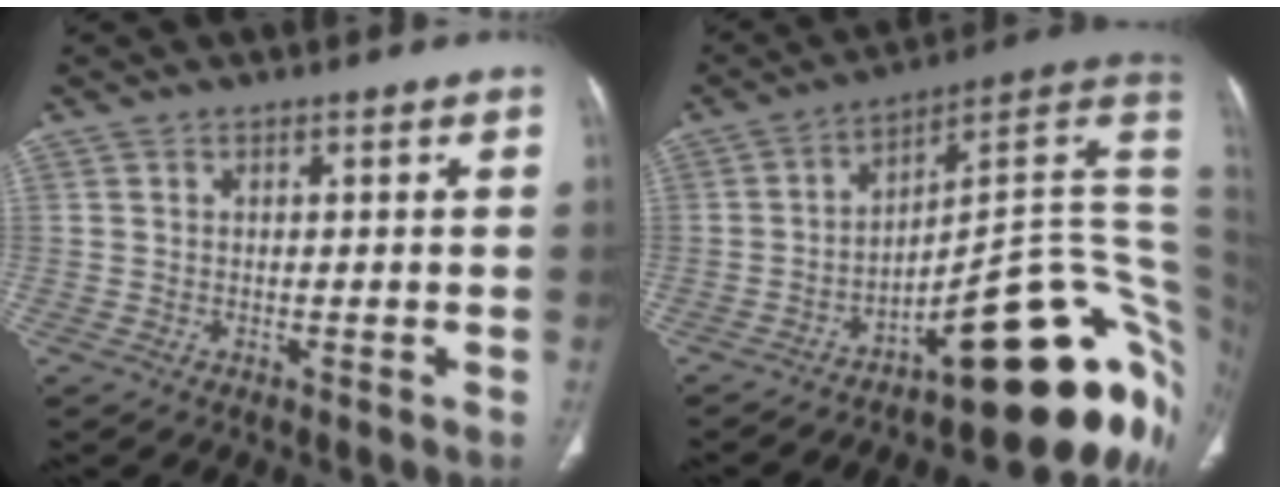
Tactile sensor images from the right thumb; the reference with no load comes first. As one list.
[{"total": 27.0, "force": [-6.5, 8.4, 24.9], "torque": [-0.210, 0.079, -0.083]}]